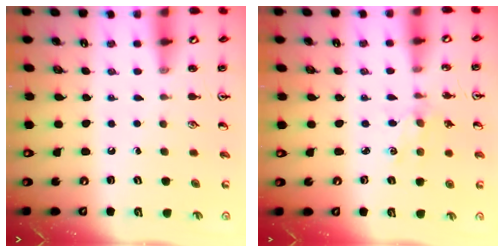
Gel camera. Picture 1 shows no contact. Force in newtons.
{"total": 2.5, "press": 2.5, "slide": 0.5}